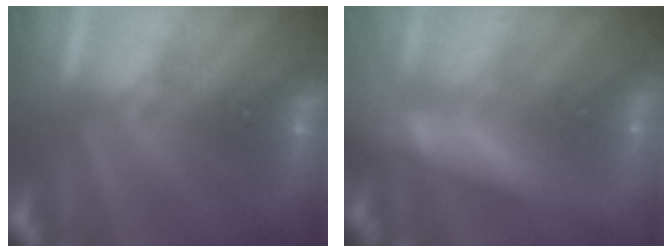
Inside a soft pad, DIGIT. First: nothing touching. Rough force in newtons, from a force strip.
{"total": 5.9}